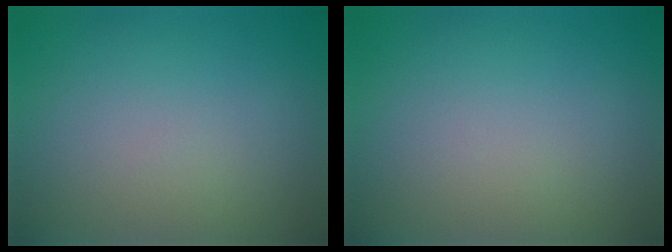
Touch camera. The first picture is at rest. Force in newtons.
{"total": 0.0}